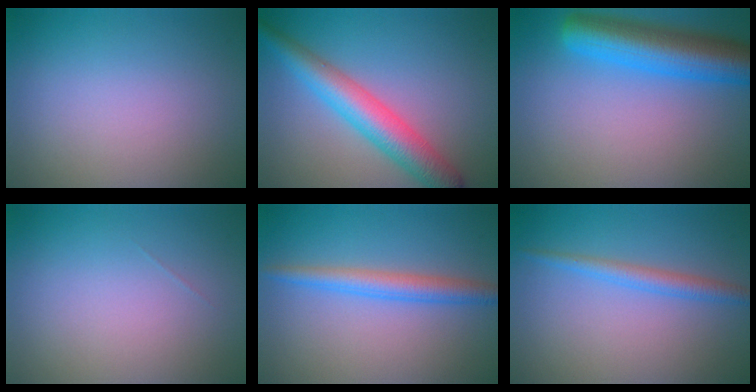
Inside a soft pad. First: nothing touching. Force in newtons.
{"total": 5.7, "press": 5.7, "slide": 0.1}
{"total": 7.7, "press": 7.7, "slide": 0.3}
{"total": 0.0}
{"total": 3.0, "press": 3.0, "slide": 0.2}
{"total": 2.1, "press": 2.1, "slide": 0.1}